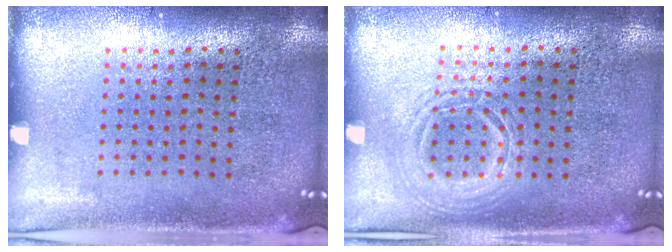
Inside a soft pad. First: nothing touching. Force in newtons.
{"total": 1.2, "press": 1.2, "slide": 0.1}